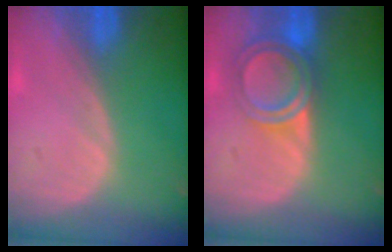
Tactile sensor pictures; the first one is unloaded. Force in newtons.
{"total": 6.2, "press": 5.2, "slide": 3.3}